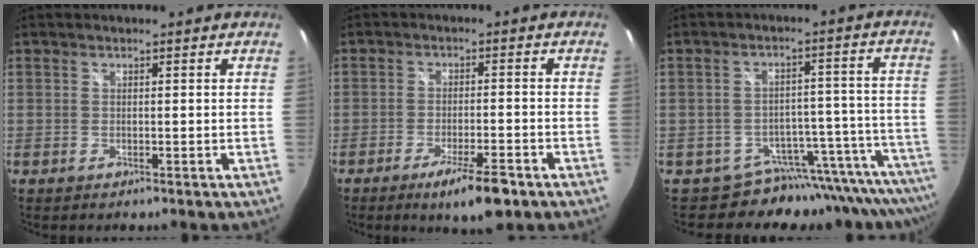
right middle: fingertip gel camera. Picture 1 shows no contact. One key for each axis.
{"total": 8.1, "fx": -5.4, "fy": 1.5, "fz": 5.9, "tx": -0.112, "ty": -0.010, "tz": -0.083}
{"total": 13.9, "fx": -13.7, "fy": 2.6, "fz": -0.5, "tx": 0.043, "ty": 0.048, "tz": -0.192}